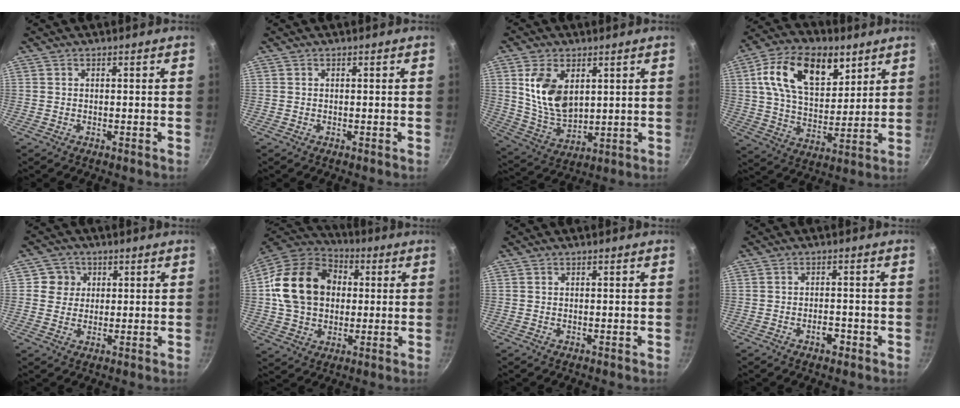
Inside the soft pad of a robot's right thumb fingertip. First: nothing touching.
{"total": 0.0}
{"total": 12.2, "force": [3.6, 7.4, 8.9], "torque": [-0.156, -0.028, 0.080]}
{"total": 18.9, "force": [8.2, 11.2, 12.9], "torque": [-0.191, -0.023, 0.135]}
{"total": 4.3, "force": [1.1, 4.1, 0.4], "torque": [0.032, 0.002, 0.011]}
{"total": 19.8, "force": [2.4, 15.5, 12.1], "torque": [-0.190, 0.026, 0.036]}
{"total": 0.0}
{"total": 2.8, "force": [-1.5, 1.5, 1.9], "torque": [-0.018, 0.014, -0.023]}